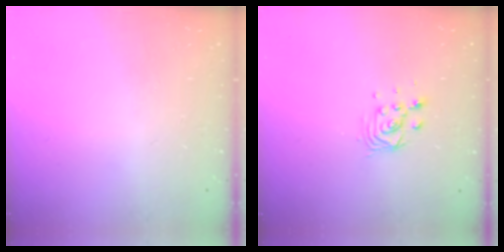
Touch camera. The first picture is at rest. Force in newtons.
{"total": 4.9, "press": 4.9, "slide": 0.4}